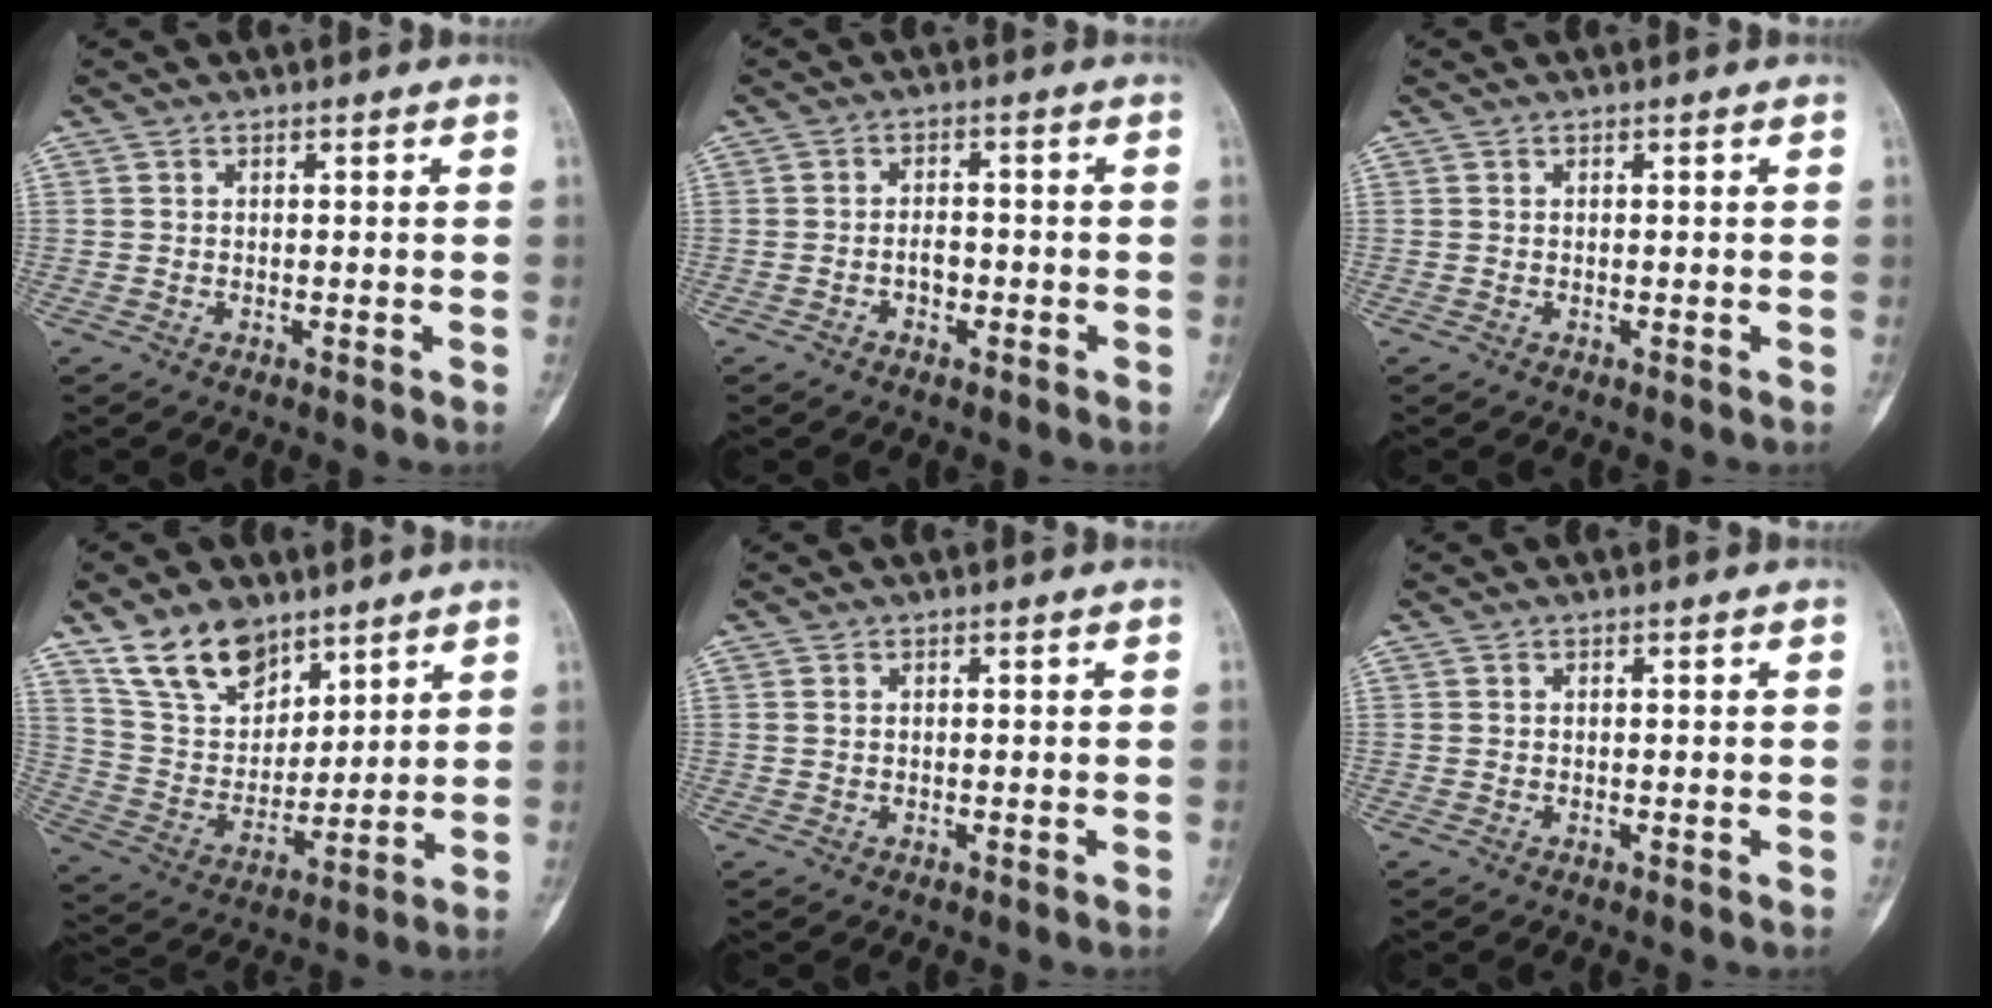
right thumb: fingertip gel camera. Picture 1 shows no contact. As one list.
[{"total": 2.9, "force": [-1.2, 1.9, 1.8], "torque": [-0.022, 0.012, -0.022]}, {"total": 0.0}, {"total": 13.7, "force": [9.6, 7.7, 5.9], "torque": [-0.079, -0.050, 0.192]}, {"total": 0.7, "force": [0.1, 0.5, 0.5], "torque": [-0.009, 0.000, 0.002]}, {"total": 0.0}]